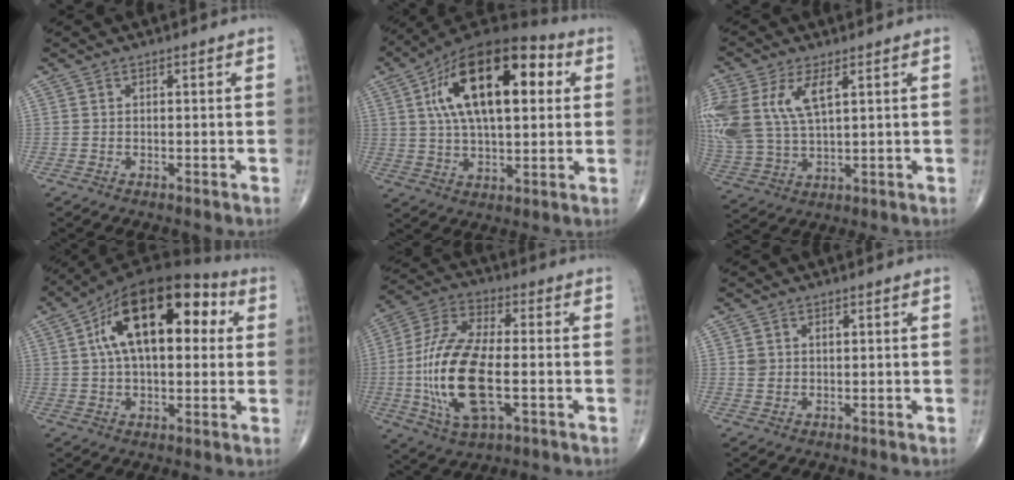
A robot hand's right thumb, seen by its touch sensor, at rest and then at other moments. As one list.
[{"total": 23.1, "force": [6.3, 10.9, 19.4], "torque": [-0.311, 0.012, 0.094]}, {"total": 16.8, "force": [5.5, 8.7, 13.4], "torque": [-0.324, -0.003, 0.114]}, {"total": 21.1, "force": [5.5, 10.9, 17.2], "torque": [-0.261, 0.031, 0.078]}, {"total": 19.3, "force": [-3.0, 8.3, 17.1], "torque": [-0.361, 0.012, -0.051]}, {"total": 2.2, "force": [0.7, 1.7, 1.2], "torque": [-0.017, 0.003, 0.017]}]